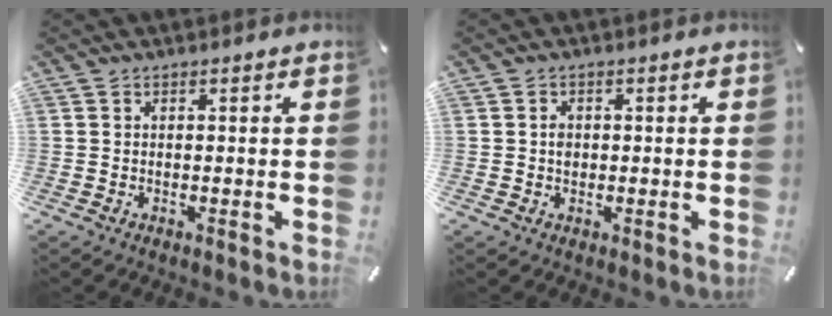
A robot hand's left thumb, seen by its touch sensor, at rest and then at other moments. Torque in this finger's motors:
{"motor_torque": [-0.07, -0.09, 0.10, -0.13, 0.11]}